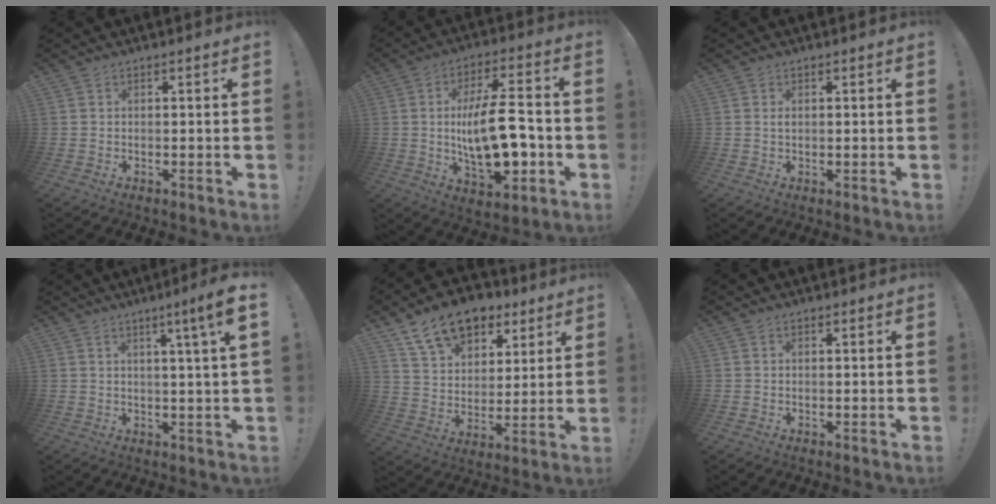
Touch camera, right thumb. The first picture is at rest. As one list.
[{"total": 18.7, "force": [-2.0, 7.5, 17.0], "torque": [-0.299, 0.000, -0.037]}, {"total": 0.7, "force": [0.1, 0.3, 0.7], "torque": [-0.012, 0.001, 0.001]}, {"total": 7.2, "force": [2.8, -0.8, 6.6], "torque": [-0.092, -0.013, 0.037]}, {"total": 15.4, "force": [10.1, 9.5, 6.7], "torque": [-0.102, -0.063, 0.188]}, {"total": 0.0}]